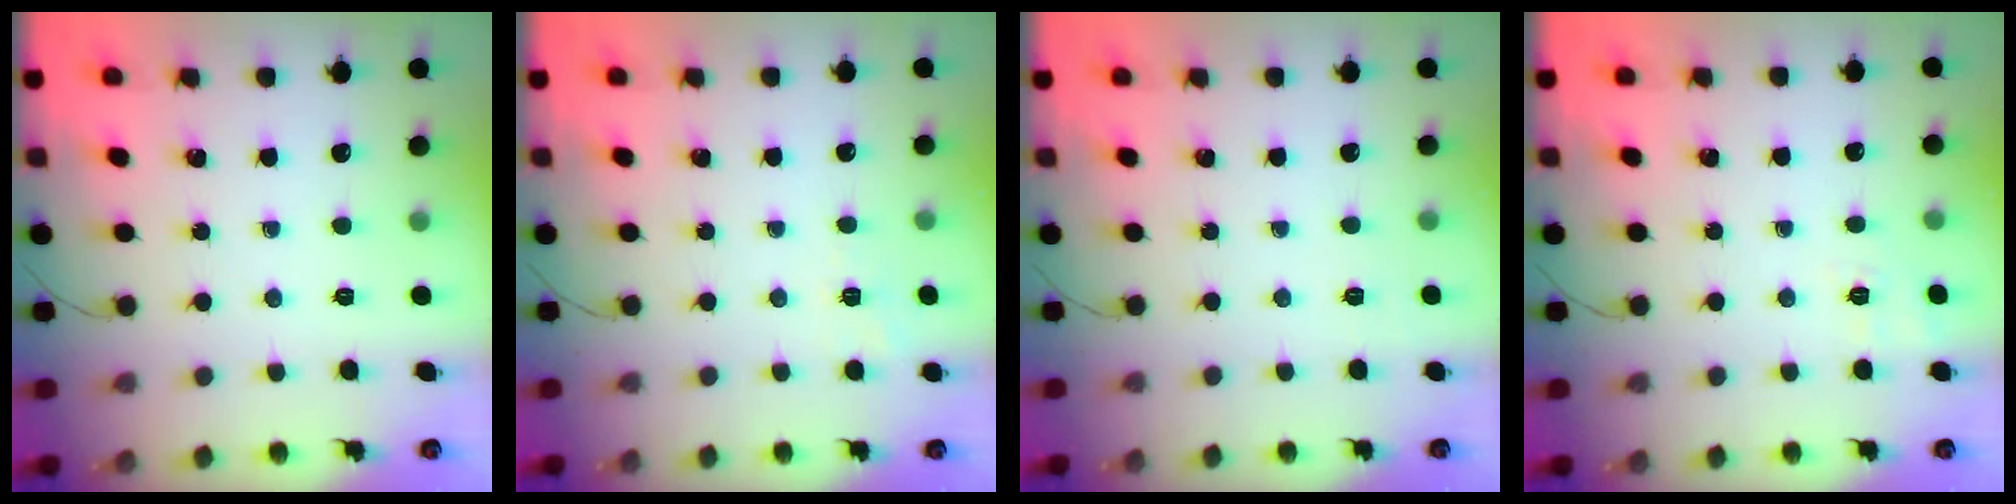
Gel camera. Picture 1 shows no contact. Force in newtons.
{"total": 2.0, "press": 1.3, "slide": 1.5}
{"total": 5.9, "press": 5.6, "slide": 1.6}
{"total": 2.6, "press": 1.6, "slide": 2.1}